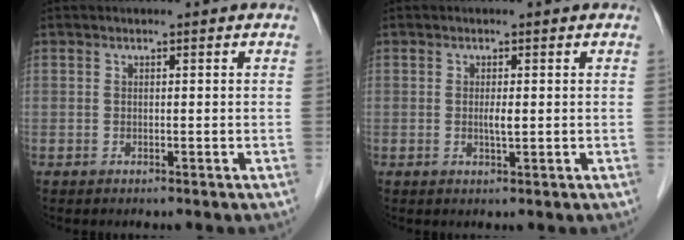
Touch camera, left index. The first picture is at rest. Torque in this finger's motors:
{"motor_torque": [0.25, 0.15, 0.01, 0.02]}